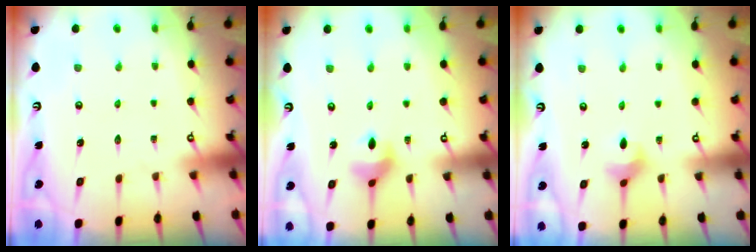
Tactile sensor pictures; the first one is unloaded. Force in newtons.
{"total": 6.1, "press": 6.1, "slide": 0.5}
{"total": 3.9, "press": 3.9, "slide": 0.7}